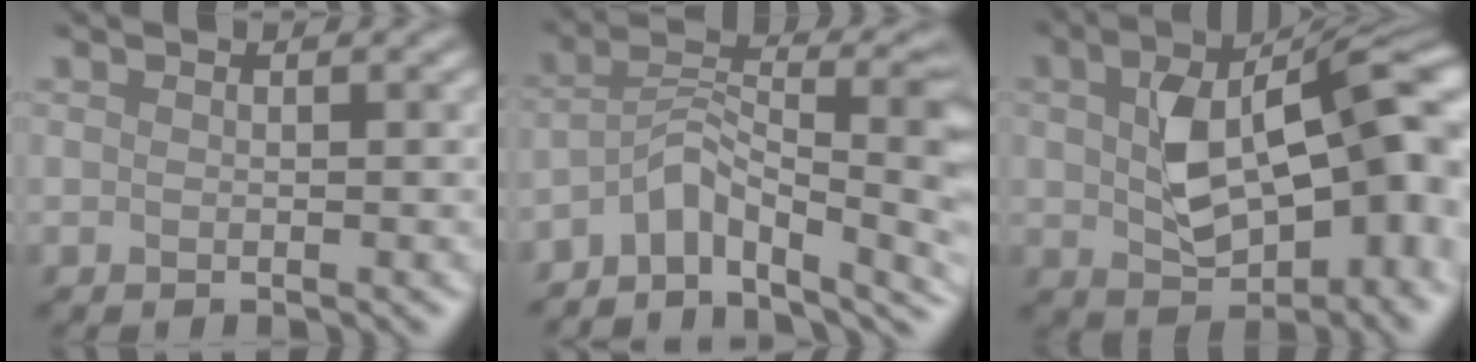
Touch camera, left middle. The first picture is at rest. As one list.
[{"total": 6.9, "force": [-4.4, 1.6, 5.0], "torque": [-0.091, 0.010, -0.060]}, {"total": 9.9, "force": [0.6, 5.0, 8.5], "torque": [-0.152, 0.004, 0.037]}]